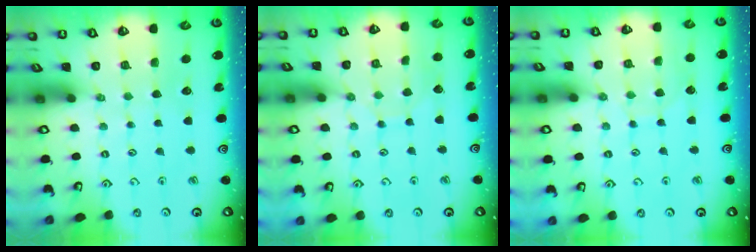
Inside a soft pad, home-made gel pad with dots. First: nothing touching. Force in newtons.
{"total": 5.7, "press": 5.7, "slide": 0.2}
{"total": 7.8, "press": 7.8, "slide": 0.4}